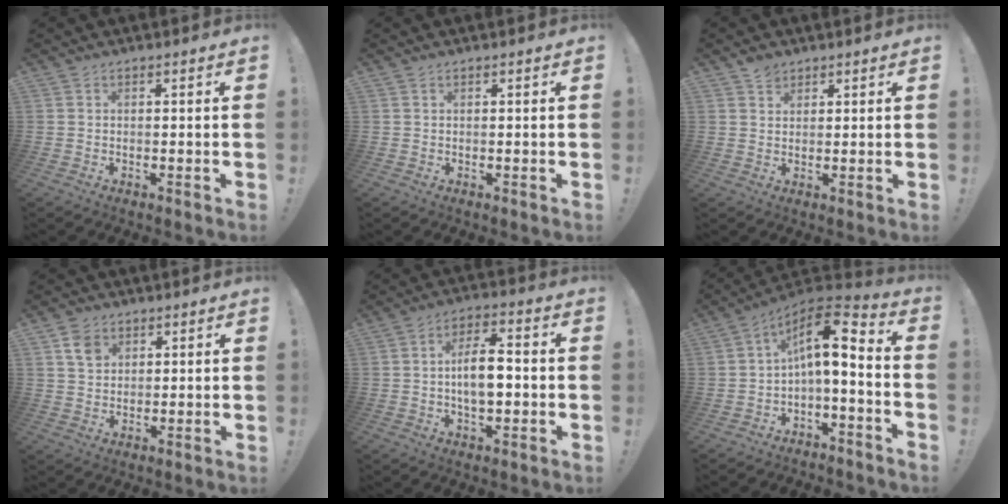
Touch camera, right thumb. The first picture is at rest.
{"total": 0.0}
{"total": 2.7, "force": [2.1, 1.5, 0.5], "torque": [-0.002, -0.011, 0.038]}
{"total": 5.1, "force": [2.8, 3.8, 1.9], "torque": [-0.018, -0.009, 0.051]}
{"total": 9.2, "force": [-0.9, 4.5, 8.0], "torque": [-0.128, 0.007, -0.021]}
{"total": 10.5, "force": [0.7, 3.5, 9.8], "torque": [-0.161, -0.005, 0.010]}